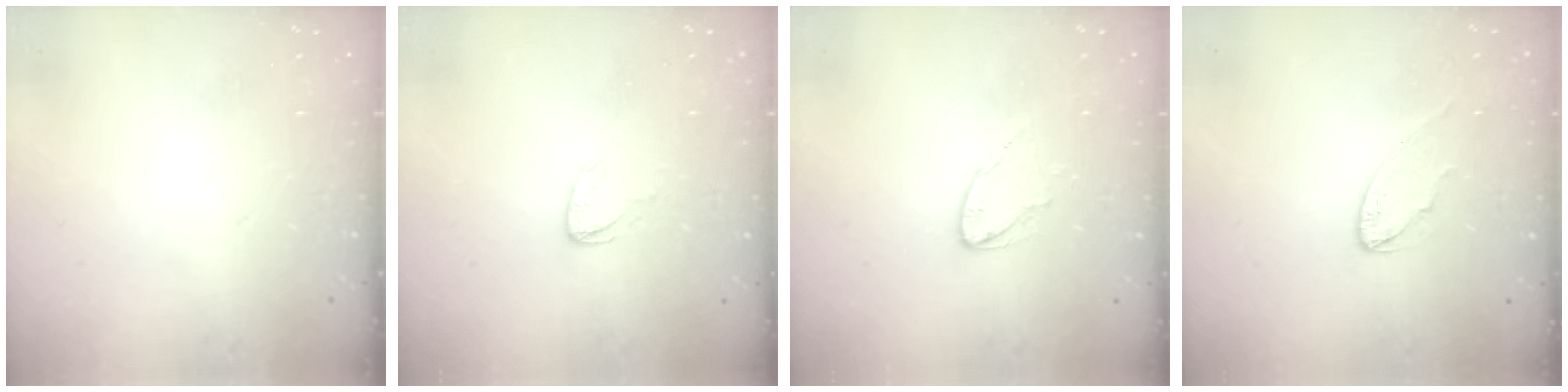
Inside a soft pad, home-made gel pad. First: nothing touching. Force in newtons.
{"total": 3.3, "press": 3.3, "slide": 0.3}
{"total": 5.1, "press": 5.1, "slide": 0.2}
{"total": 6.4, "press": 6.4, "slide": 0.4}